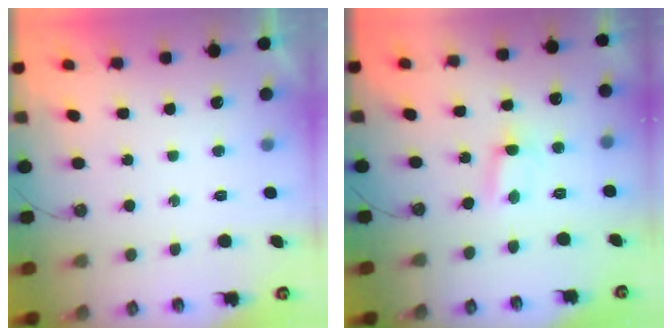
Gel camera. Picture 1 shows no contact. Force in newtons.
{"total": 0.5, "press": 0.2, "slide": 0.5}